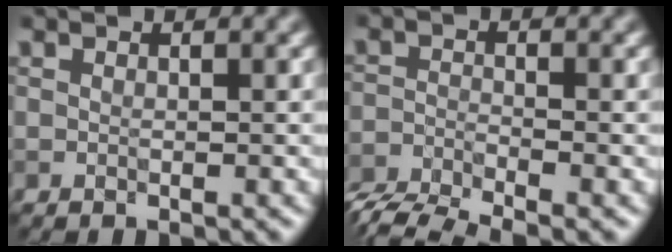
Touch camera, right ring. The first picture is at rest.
{"total": 5.3, "force": [-5.1, 0.5, 1.3], "torque": [-0.030, -0.010, -0.089]}